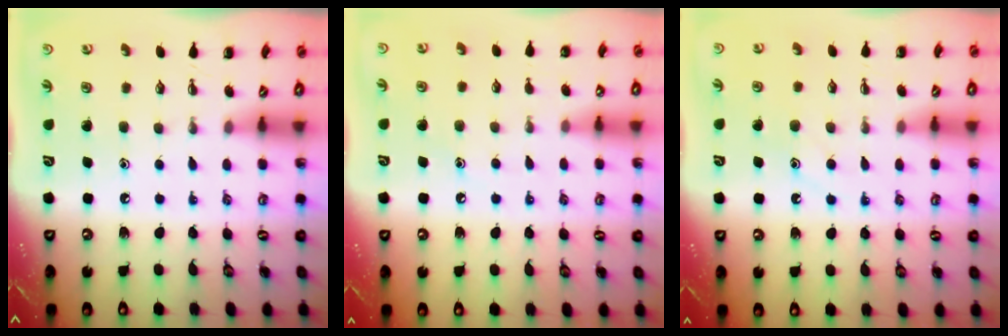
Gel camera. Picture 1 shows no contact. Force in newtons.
{"total": 6.3, "press": 6.1, "slide": 1.6}
{"total": 8.4, "press": 8.3, "slide": 0.9}